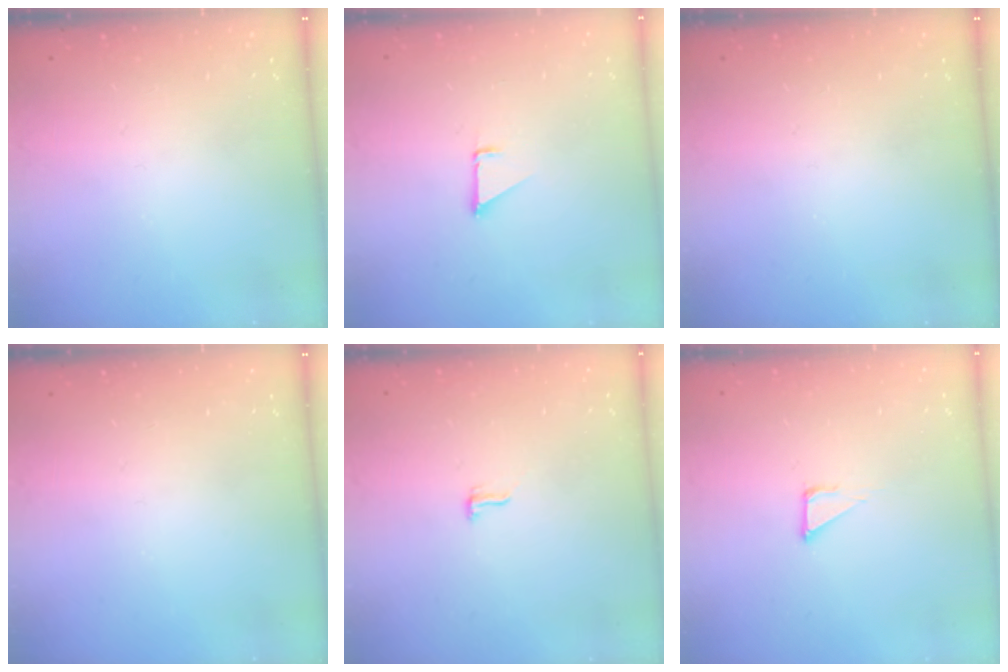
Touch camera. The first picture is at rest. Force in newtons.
{"total": 1.4, "press": 1.3, "slide": 0.1}
{"total": 0.0}
{"total": 0.0}
{"total": 5.1, "press": 4.7, "slide": 2.0}
{"total": 3.5, "press": 3.5, "slide": 0.2}